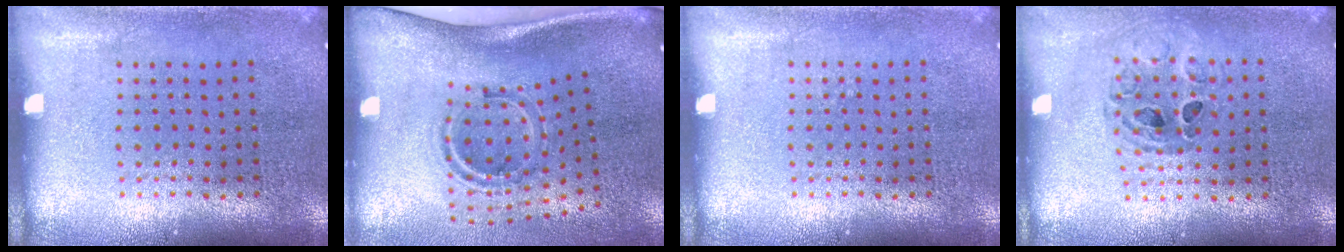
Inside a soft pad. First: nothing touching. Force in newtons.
{"total": 2.0, "press": 1.2, "slide": 1.7}
{"total": 0.0}
{"total": 0.5, "press": 0.4, "slide": 0.2}